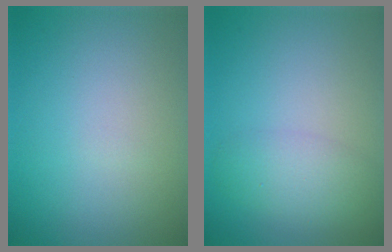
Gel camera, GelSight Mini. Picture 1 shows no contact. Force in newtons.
{"total": 3.0, "press": 3.0, "slide": 0.1}